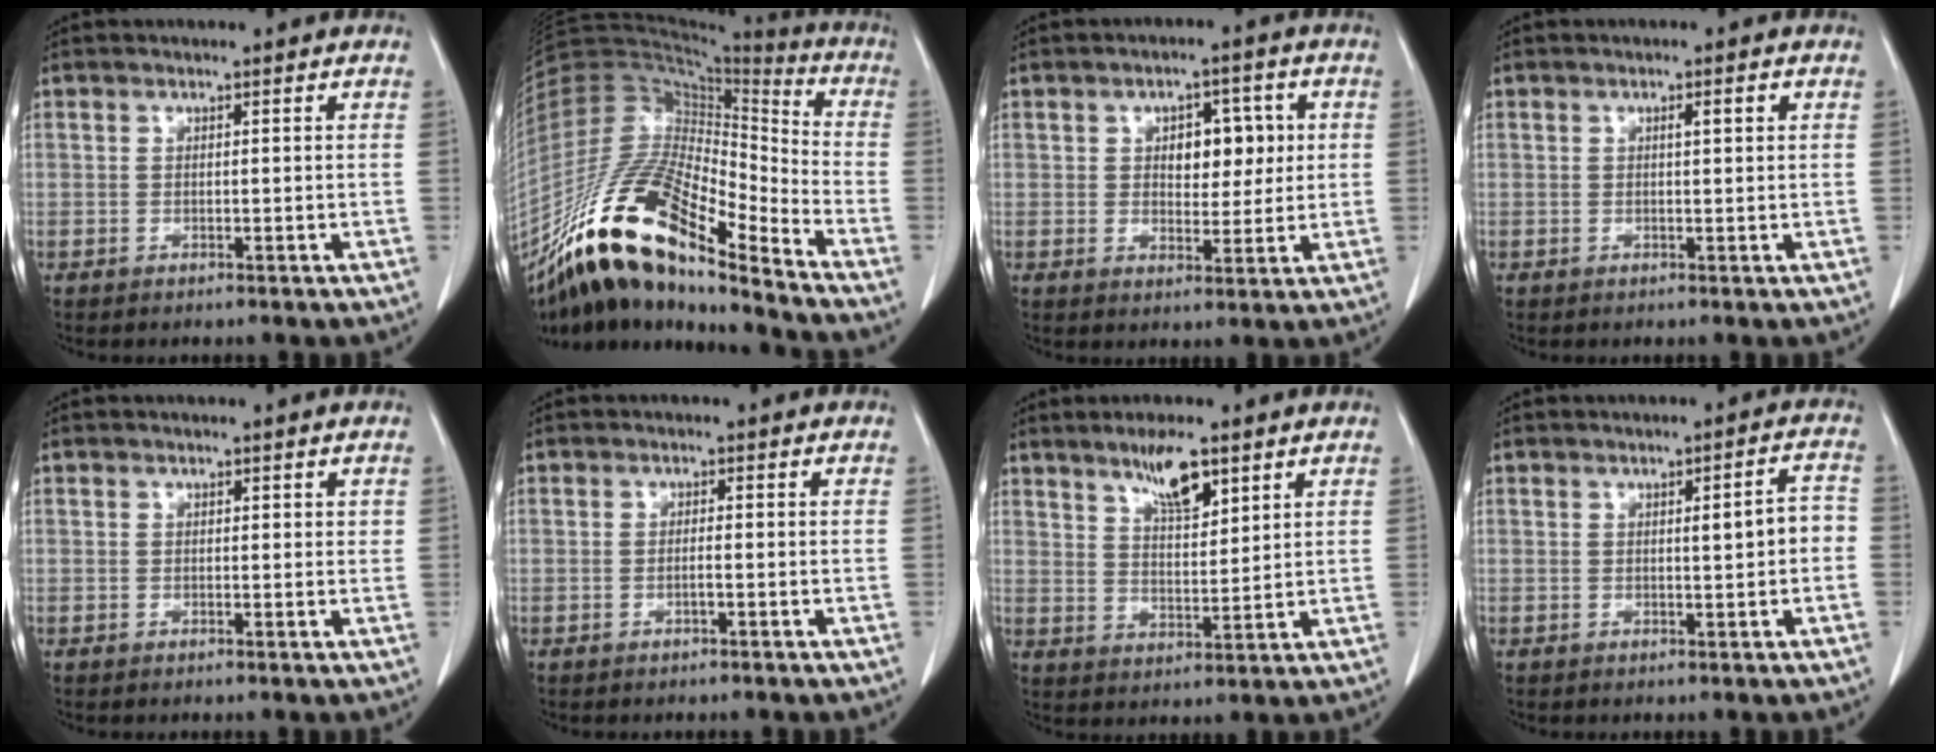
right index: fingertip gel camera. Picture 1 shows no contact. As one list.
[{"total": 23.2, "force": [-15.7, 4.9, 16.3], "torque": [-0.323, -0.007, -0.285]}, {"total": 6.6, "force": [1.5, 3.7, 5.3], "torque": [-0.066, 0.013, 0.027]}, {"total": 1.8, "force": [0.7, 0.2, 1.6], "torque": [-0.026, 0.001, 0.011]}, {"total": 0.8, "force": [0.6, 0.4, 0.4], "torque": [0.003, -0.002, 0.006]}, {"total": 0.9, "force": [-0.3, 0.0, 0.8], "torque": [-0.018, 0.000, -0.005]}, {"total": 6.7, "force": [4.6, 1.4, 4.7], "torque": [-0.085, -0.002, 0.082]}, {"total": 4.0, "force": [-0.1, 0.8, 3.9], "torque": [-0.052, 0.011, 0.000]}]